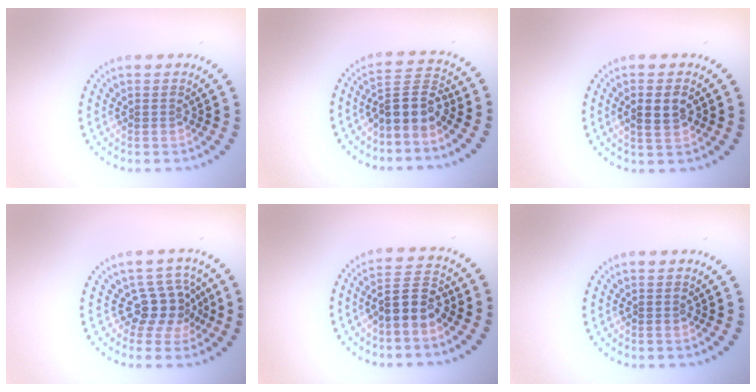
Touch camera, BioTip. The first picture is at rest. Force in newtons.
{"total": 3.5, "press": 2.7, "slide": 2.3}
{"total": 2.6, "press": 2.5, "slide": 0.3}
{"total": 3.5, "press": 2.7, "slide": 2.2}
{"total": 3.7, "press": 3.4, "slide": 1.4}
{"total": 0.0}